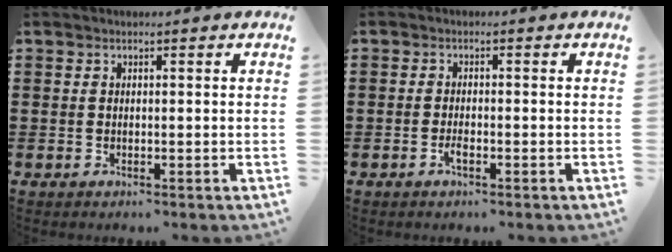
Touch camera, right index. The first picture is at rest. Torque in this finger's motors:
{"motor_torque": [1.22, 0.91, 0.08, 0.04]}